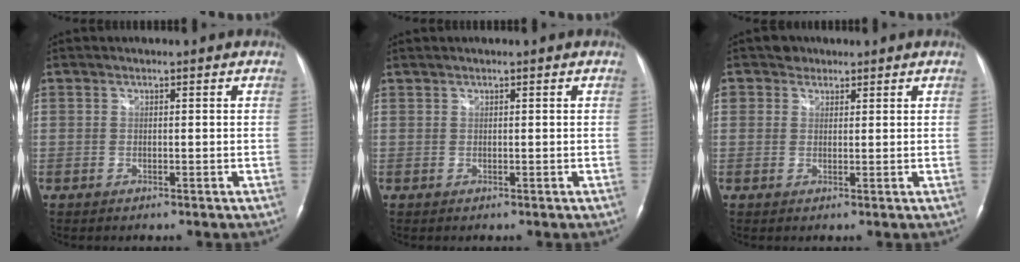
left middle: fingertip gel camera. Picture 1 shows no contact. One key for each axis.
{"total": 0.0}
{"total": 2.2, "fx": 1.3, "fy": 1.7, "fz": 0.0, "tx": 0.004, "ty": 0.005, "tz": 0.015}